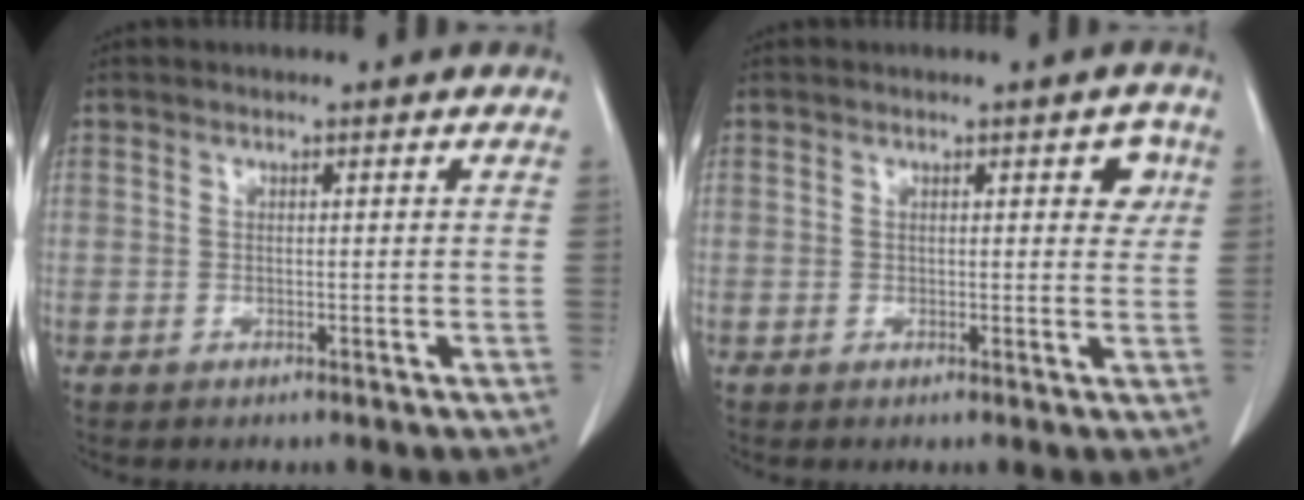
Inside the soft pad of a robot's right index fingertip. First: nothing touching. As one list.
[{"total": 2.9, "force": [1.1, 1.3, 2.4], "torque": [-0.018, 0.003, 0.010]}]